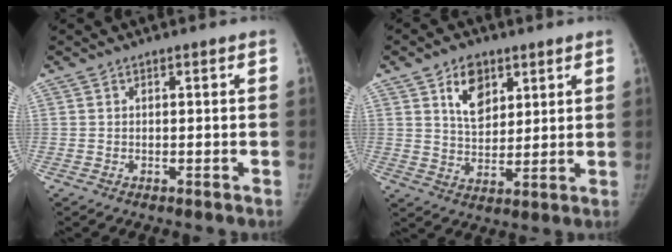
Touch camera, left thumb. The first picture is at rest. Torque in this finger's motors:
{"motor_torque": [0.12, 0.24, 0.86, -0.88, 0.05]}